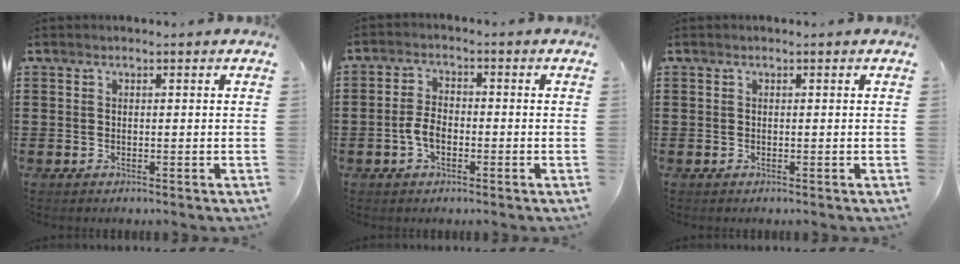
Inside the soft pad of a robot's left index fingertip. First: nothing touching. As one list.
[{"total": 4.0, "force": [-1.2, 2.1, 3.2], "torque": [-0.078, 0.001, -0.029]}, {"total": 0.0}]